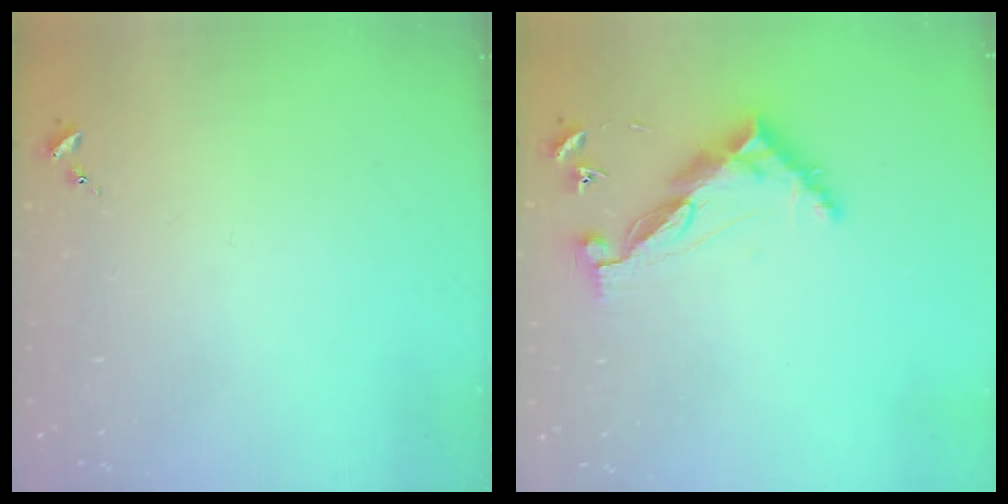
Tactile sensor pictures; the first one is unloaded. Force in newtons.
{"total": 9.0, "press": 9.0, "slide": 0.8}